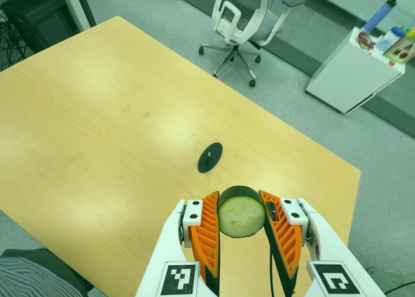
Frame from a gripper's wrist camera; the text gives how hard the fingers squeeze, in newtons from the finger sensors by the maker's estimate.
{"total": 10.5, "left": 9.8, "right": 11.2}